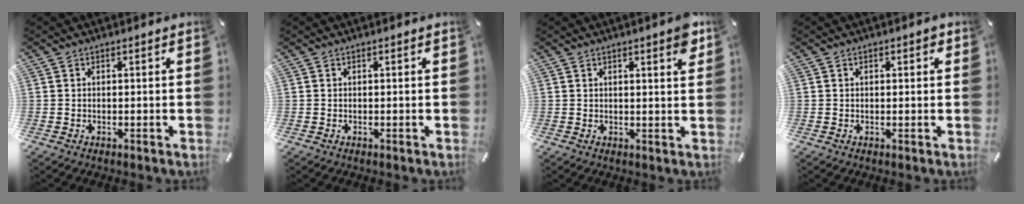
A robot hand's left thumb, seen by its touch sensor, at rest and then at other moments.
{"total": 0.0}
{"total": 3.9, "force": [2.1, 0.8, 3.2], "torque": [-0.050, -0.009, 0.033]}
{"total": 1.5, "force": [0.4, 1.0, 1.1], "torque": [-0.015, 0.004, 0.003]}